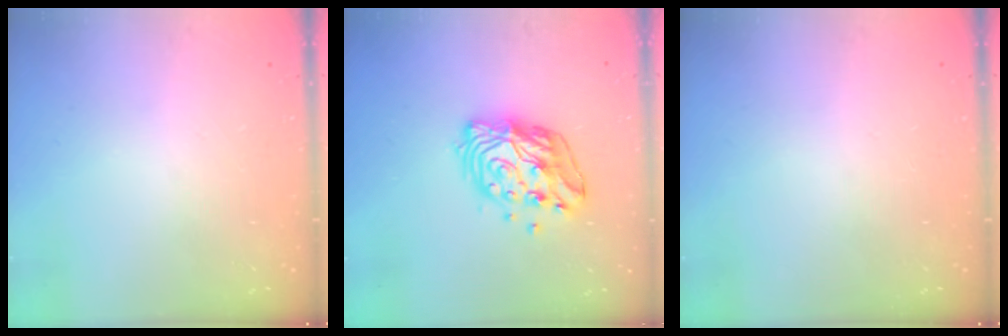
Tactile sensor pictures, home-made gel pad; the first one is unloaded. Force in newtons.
{"total": 14.1, "press": 14.0, "slide": 1.3}
{"total": 0.0}